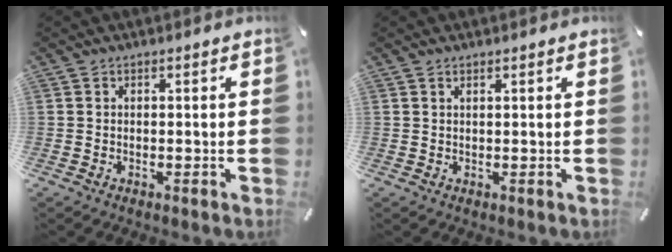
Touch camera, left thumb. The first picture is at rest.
{"total": 0.7, "force": [0.4, 0.0, 0.5], "torque": [-0.010, -0.001, 0.008]}